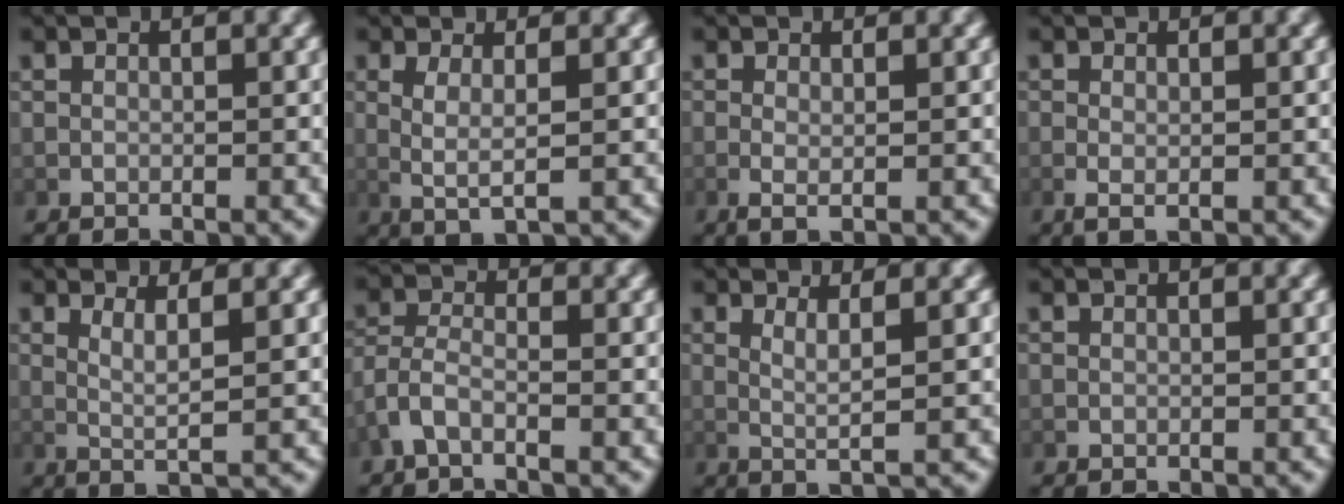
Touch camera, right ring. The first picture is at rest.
{"total": 3.3, "force": [0.5, 0.7, 3.1], "torque": [-0.060, -0.006, 0.017]}
{"total": 1.1, "force": [-0.1, 0.2, 1.1], "torque": [-0.035, -0.018, 0.006]}
{"total": 0.8, "force": [-0.1, 0.2, 0.8], "torque": [-0.023, -0.014, 0.006]}
{"total": 3.1, "force": [1.1, 0.1, 2.9], "torque": [-0.049, -0.006, 0.023]}
{"total": 2.7, "force": [-1.3, 1.5, 1.8], "torque": [-0.052, -0.013, -0.019]}
{"total": 2.8, "force": [1.0, 0.0, 2.6], "torque": [-0.045, -0.006, 0.020]}
{"total": 0.0}